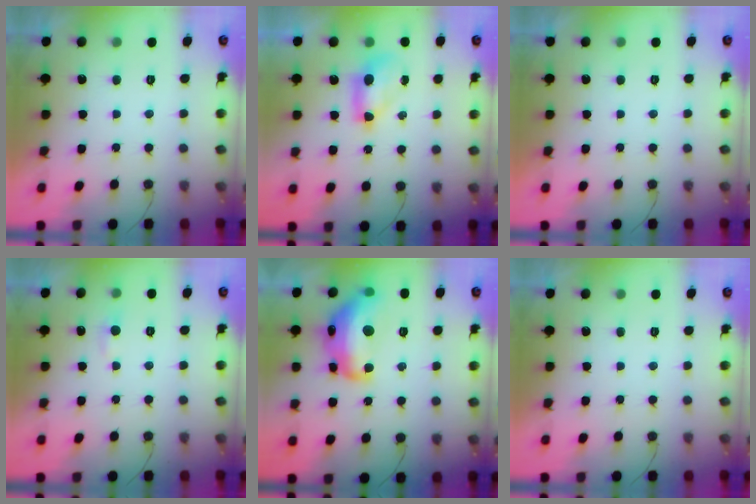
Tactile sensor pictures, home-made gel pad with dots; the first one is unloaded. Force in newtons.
{"total": 7.5, "press": 7.4, "slide": 1.1}
{"total": 0.0}
{"total": 3.9, "press": 3.8, "slide": 0.5}
{"total": 17.1, "press": 17.1, "slide": 0.9}
{"total": 0.0}